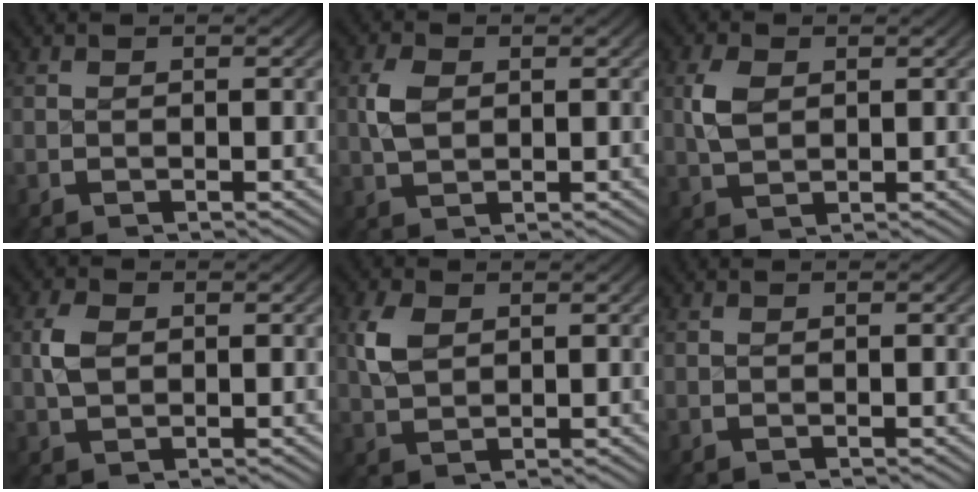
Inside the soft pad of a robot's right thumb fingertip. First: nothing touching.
{"total": 2.7, "force": [0.6, 1.9, 1.8], "torque": [-0.043, -0.005, 0.018]}
{"total": 2.9, "force": [0.8, 1.9, 1.9], "torque": [-0.045, -0.005, 0.023]}
{"total": 2.6, "force": [0.4, 1.9, 1.7], "torque": [-0.041, -0.004, 0.012]}
{"total": 3.1, "force": [1.2, 2.0, 2.0], "torque": [-0.046, -0.003, 0.030]}
{"total": 0.0}